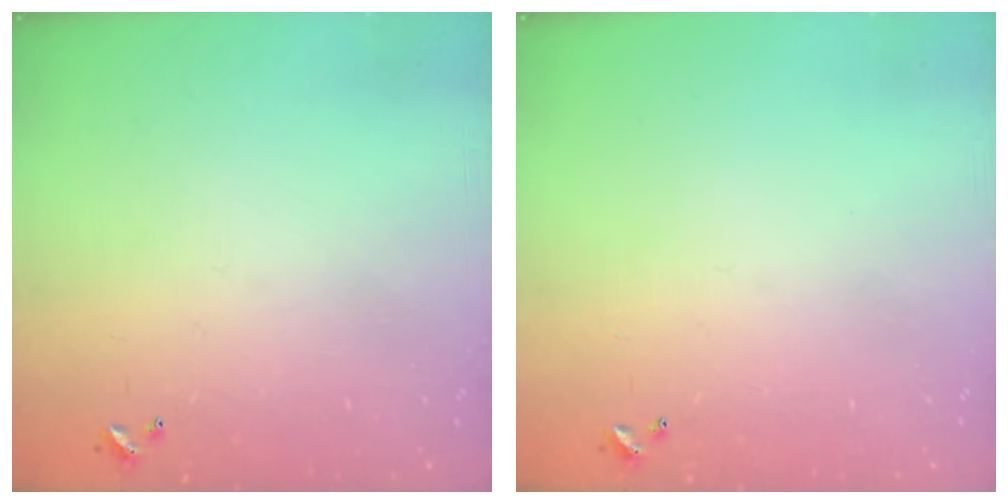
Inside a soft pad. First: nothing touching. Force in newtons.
{"total": 0.0}